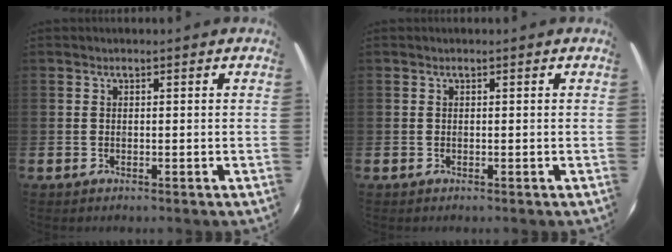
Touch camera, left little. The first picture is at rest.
{"total": 0.0}